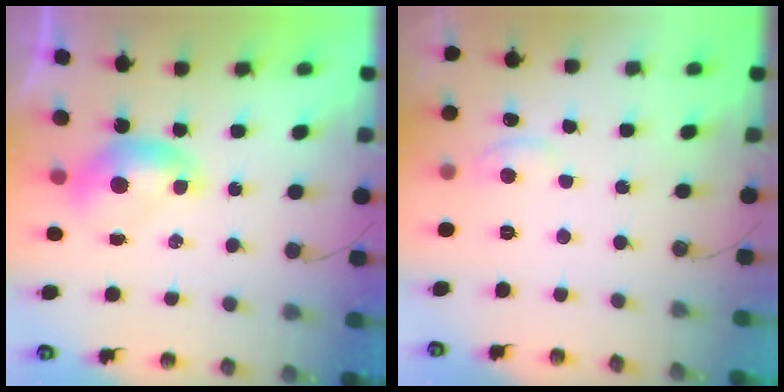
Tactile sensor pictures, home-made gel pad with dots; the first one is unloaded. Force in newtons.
{"total": 1.5, "press": 1.4, "slide": 0.6}